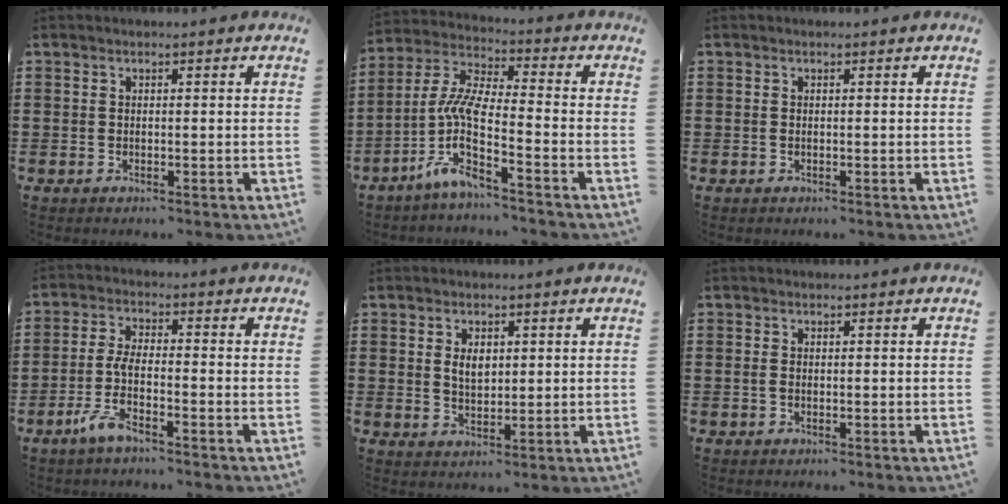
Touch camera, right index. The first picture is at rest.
{"total": 7.1, "force": [-3.6, 0.8, 6.1], "torque": [-0.164, -0.040, -0.088]}
{"total": 0.0}
{"total": 5.2, "force": [-2.9, 1.0, 4.2], "torque": [-0.098, -0.006, -0.059]}
{"total": 3.2, "force": [0.8, 1.9, 2.4], "torque": [-0.044, 0.006, 0.012]}
{"total": 0.5, "force": [-0.2, 0.3, 0.5], "torque": [-0.010, -0.002, -0.003]}